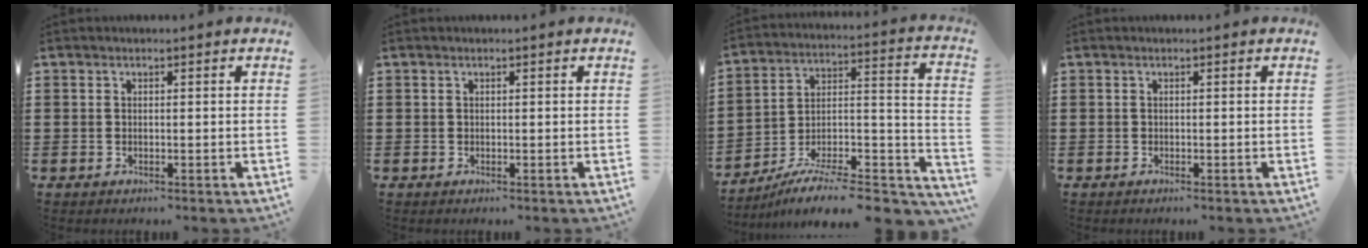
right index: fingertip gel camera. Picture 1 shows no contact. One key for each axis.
{"total": 0.0}
{"total": 8.7, "fx": -7.1, "fy": 1.7, "fz": 4.8, "tx": -0.067, "ty": 0.011, "tz": -0.136}
{"total": 0.0}